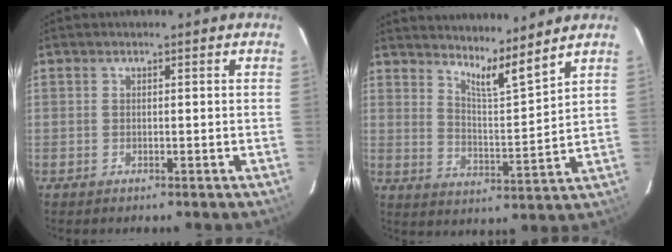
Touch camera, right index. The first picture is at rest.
{"total": 8.1, "force": [7.1, -0.7, 3.7], "torque": [-0.059, -0.026, 0.119]}